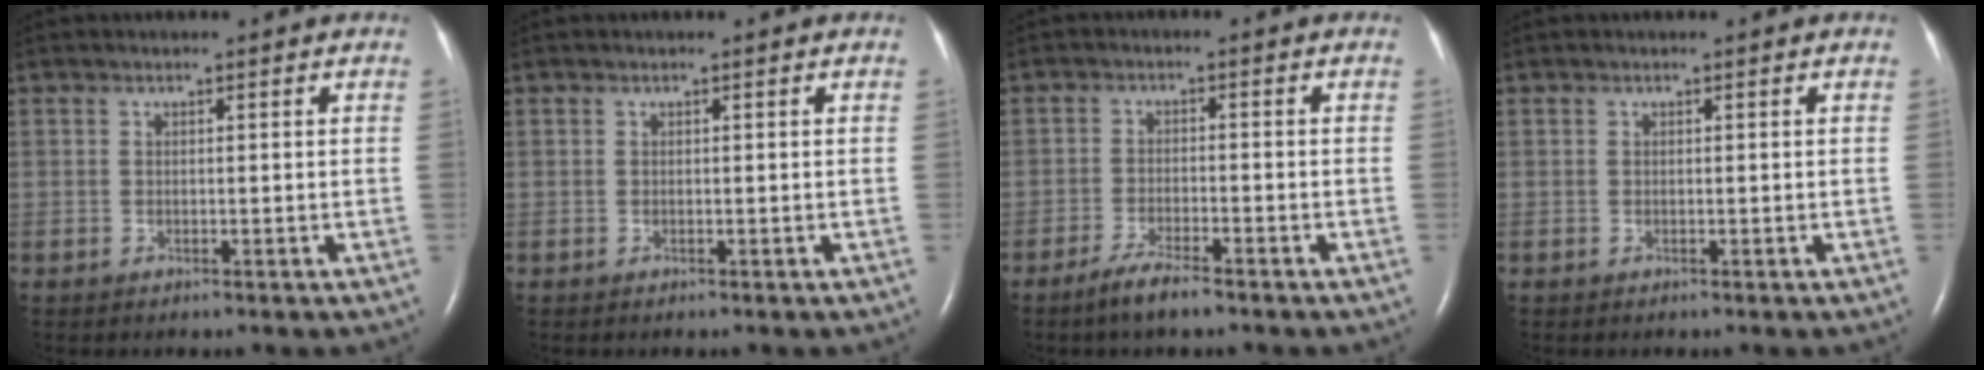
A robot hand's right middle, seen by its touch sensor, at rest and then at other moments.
{"total": 0.0}
{"total": 4.3, "force": [-3.3, 0.4, 2.8], "torque": [-0.064, -0.008, -0.062]}
{"total": 0.0}